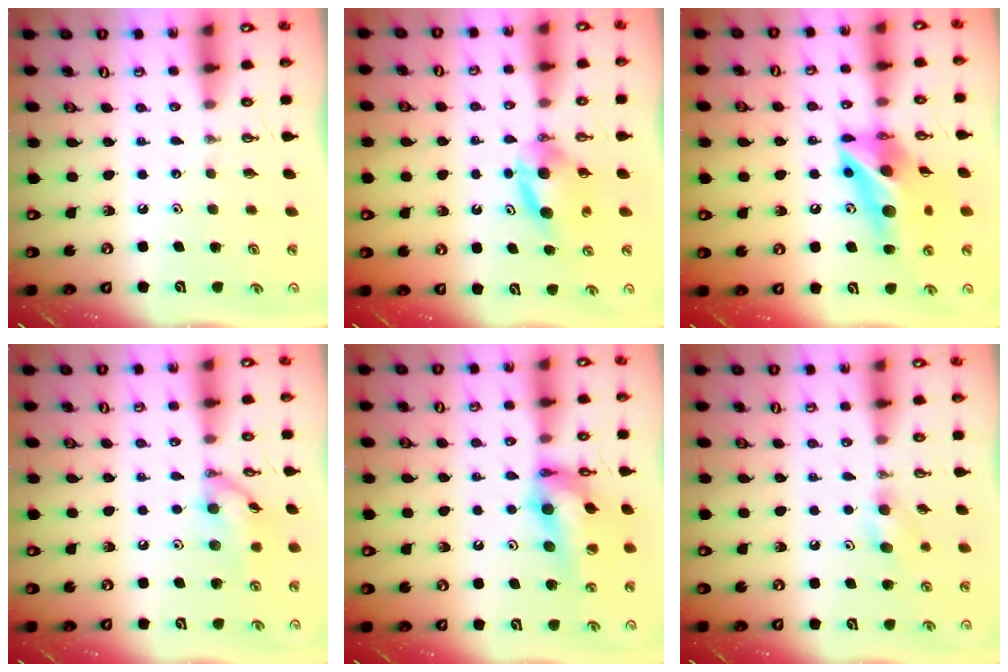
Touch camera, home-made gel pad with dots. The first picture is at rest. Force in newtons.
{"total": 6.8, "press": 6.8, "slide": 0.1}
{"total": 15.5, "press": 15.4, "slide": 1.7}
{"total": 11.4, "press": 11.4, "slide": 0.3}
{"total": 16.8, "press": 16.1, "slide": 4.8}
{"total": 5.8, "press": 5.8, "slide": 0.3}